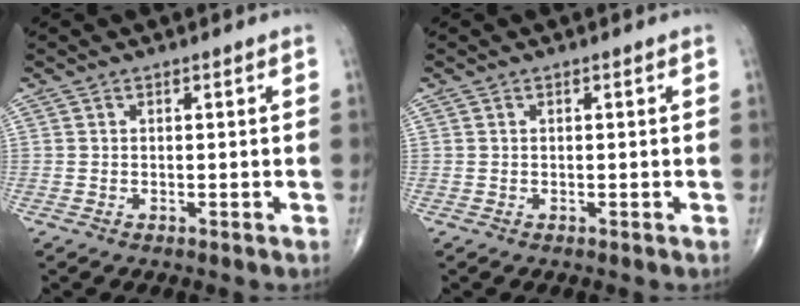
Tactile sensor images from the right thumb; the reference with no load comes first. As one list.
[{"total": 0.0}]